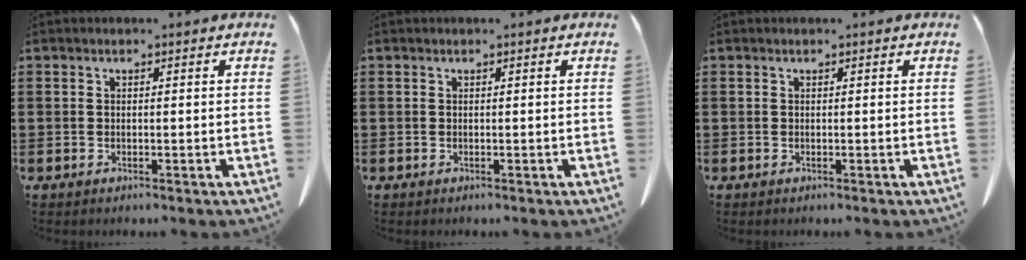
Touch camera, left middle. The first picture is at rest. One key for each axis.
{"total": 0.0}
{"total": 0.0}